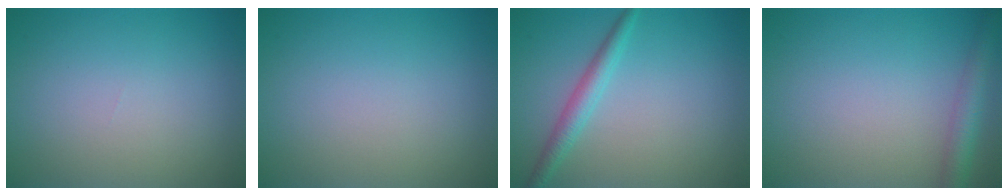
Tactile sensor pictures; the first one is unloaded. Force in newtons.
{"total": 0.0}
{"total": 2.3, "press": 2.3, "slide": 0.1}
{"total": 2.9, "press": 2.9, "slide": 0.1}